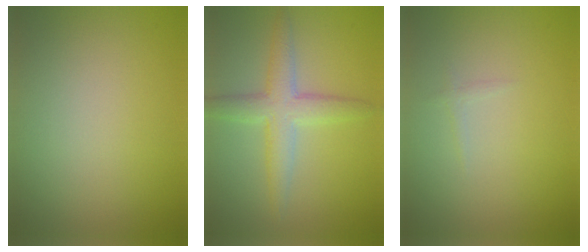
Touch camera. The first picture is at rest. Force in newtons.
{"total": 4.1, "press": 4.1, "slide": 0.1}
{"total": 0.5, "press": 0.5, "slide": 0.0}